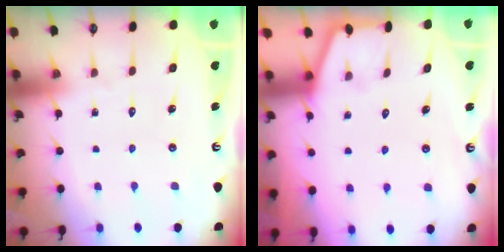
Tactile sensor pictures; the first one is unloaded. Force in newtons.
{"total": 1.2, "press": 1.2, "slide": 0.3}